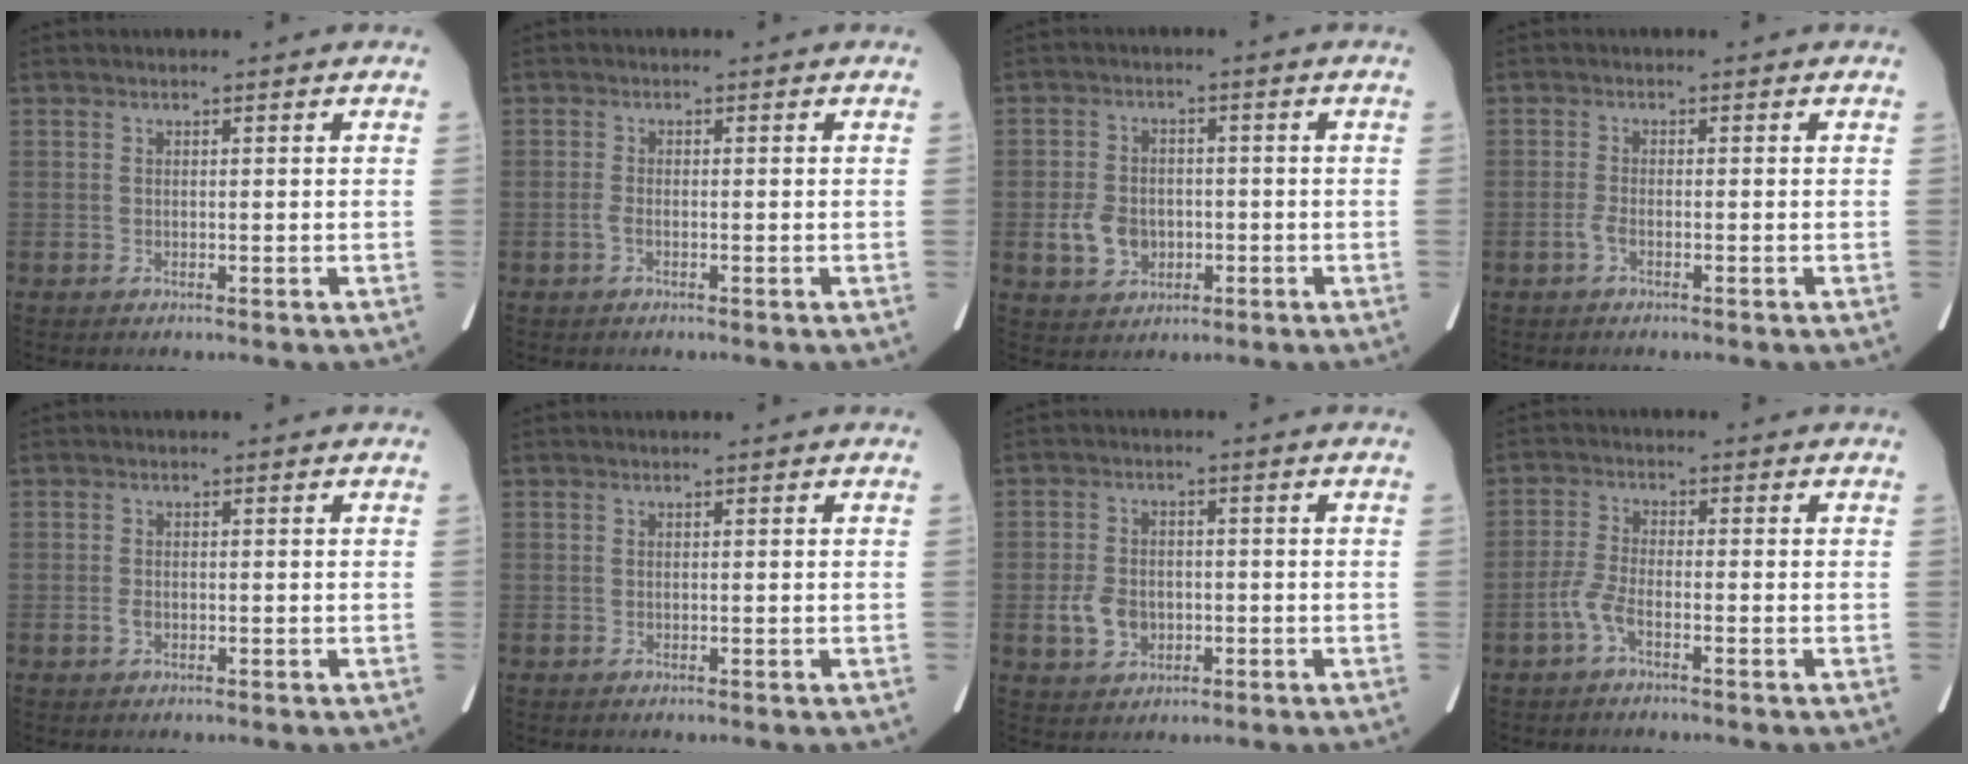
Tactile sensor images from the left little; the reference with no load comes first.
{"total": 1.0, "force": [-0.4, 0.4, 0.8], "torque": [-0.019, 0.000, -0.009]}
{"total": 5.7, "force": [-1.3, 4.7, 2.9], "torque": [-0.062, 0.008, -0.011]}
{"total": 1.2, "force": [-0.7, 0.3, 1.0], "torque": [-0.025, -0.001, -0.016]}
{"total": 0.9, "force": [-0.4, 0.6, 0.7], "torque": [-0.016, 0.000, -0.004]}
{"total": 0.0}
{"total": 5.1, "force": [-1.3, 4.1, 2.7], "torque": [-0.060, 0.008, -0.012]}
{"total": 3.3, "force": [-1.9, 0.8, 2.6], "torque": [-0.061, 0.000, -0.043]}